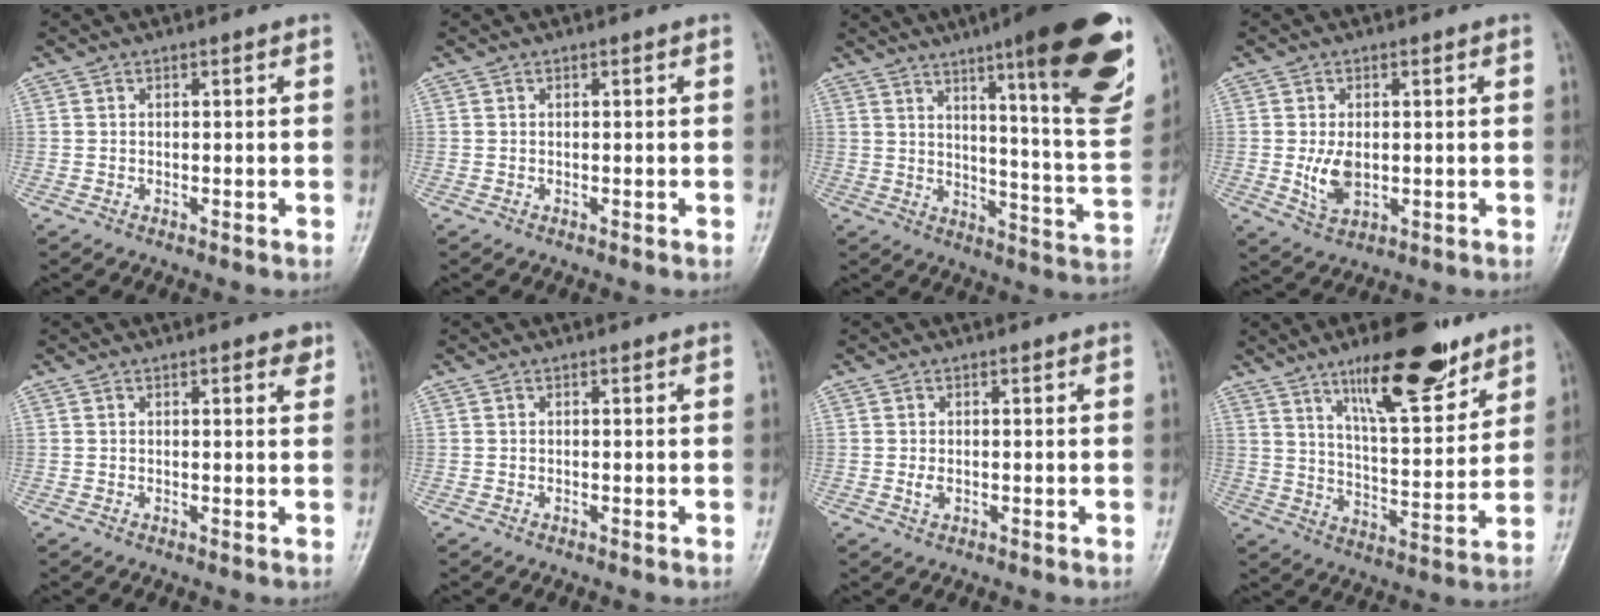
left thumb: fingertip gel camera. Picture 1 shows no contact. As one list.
[{"total": 0.0}, {"total": 25.3, "force": [13.8, 3.9, 20.9], "torque": [-0.265, -0.061, 0.194]}, {"total": 5.5, "force": [-0.2, 3.4, 4.2], "torque": [-0.073, -0.010, 0.005]}, {"total": 2.4, "force": [1.4, 0.9, 1.7], "torque": [-0.013, -0.005, 0.015]}, {"total": 0.0}, {"total": 1.6, "force": [-0.1, 1.0, 1.2], "torque": [-0.023, -0.003, -0.002]}, {"total": 16.9, "force": [11.0, 5.1, 11.7], "torque": [-0.152, -0.063, 0.182]}]